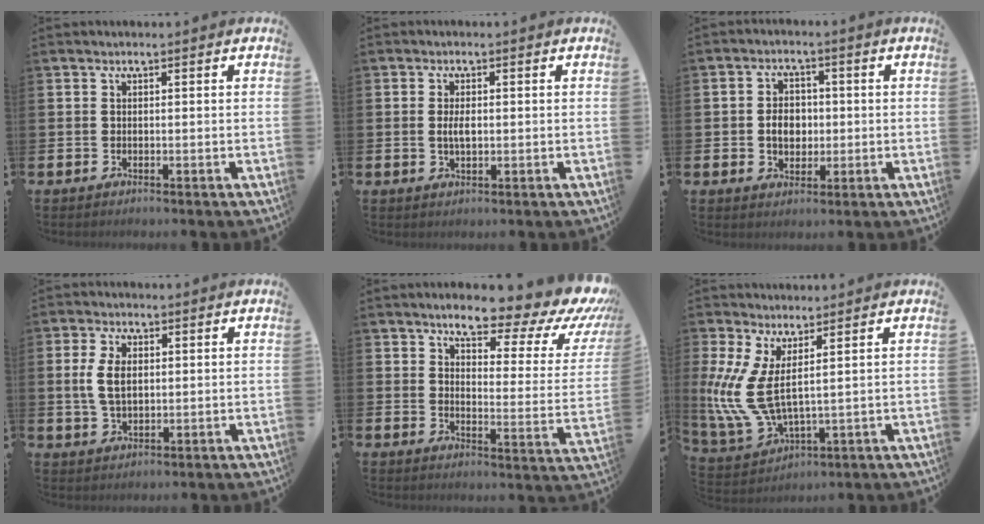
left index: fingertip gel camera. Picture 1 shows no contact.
{"total": 2.5, "force": [0.1, 1.2, 2.2], "torque": [-0.036, 0.002, -0.002]}
{"total": 4.2, "force": [-0.2, 3.3, 2.5], "torque": [-0.039, 0.005, -0.012]}
{"total": 4.8, "force": [1.2, 2.8, 3.6], "torque": [-0.058, 0.005, 0.016]}
{"total": 9.7, "force": [7.8, 2.9, 4.9], "torque": [-0.085, -0.061, 0.122]}
{"total": 7.8, "force": [3.3, 2.9, 6.5], "torque": [-0.171, -0.025, 0.057]}